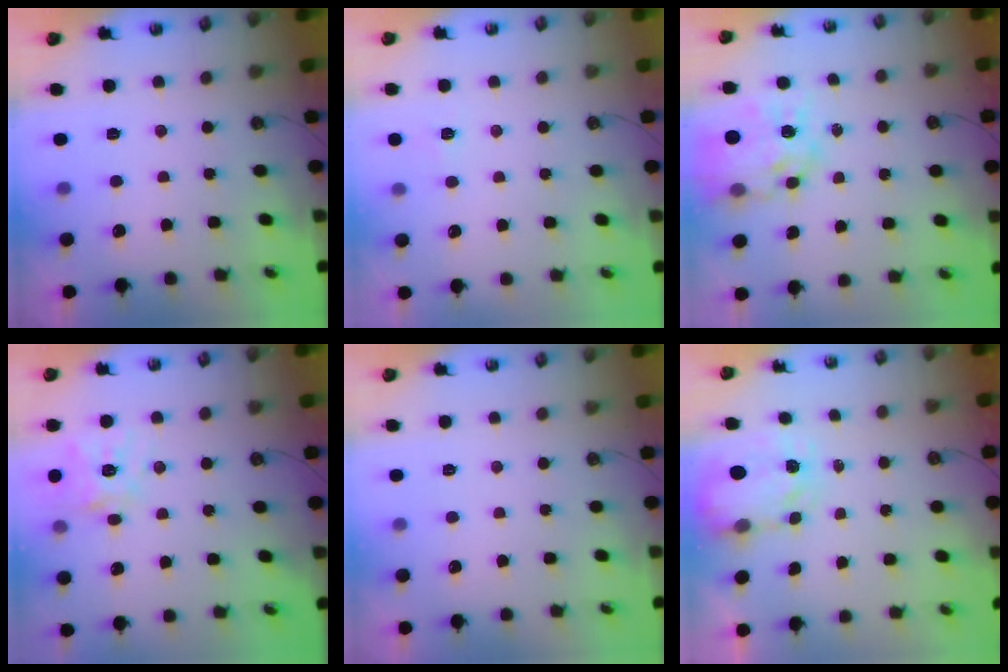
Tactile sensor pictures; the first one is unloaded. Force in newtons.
{"total": 4.1, "press": 4.1, "slide": 0.5}
{"total": 15.1, "press": 15.0, "slide": 1.4}
{"total": 12.9, "press": 12.8, "slide": 1.7}
{"total": 0.0}
{"total": 3.7, "press": 3.7, "slide": 0.4}